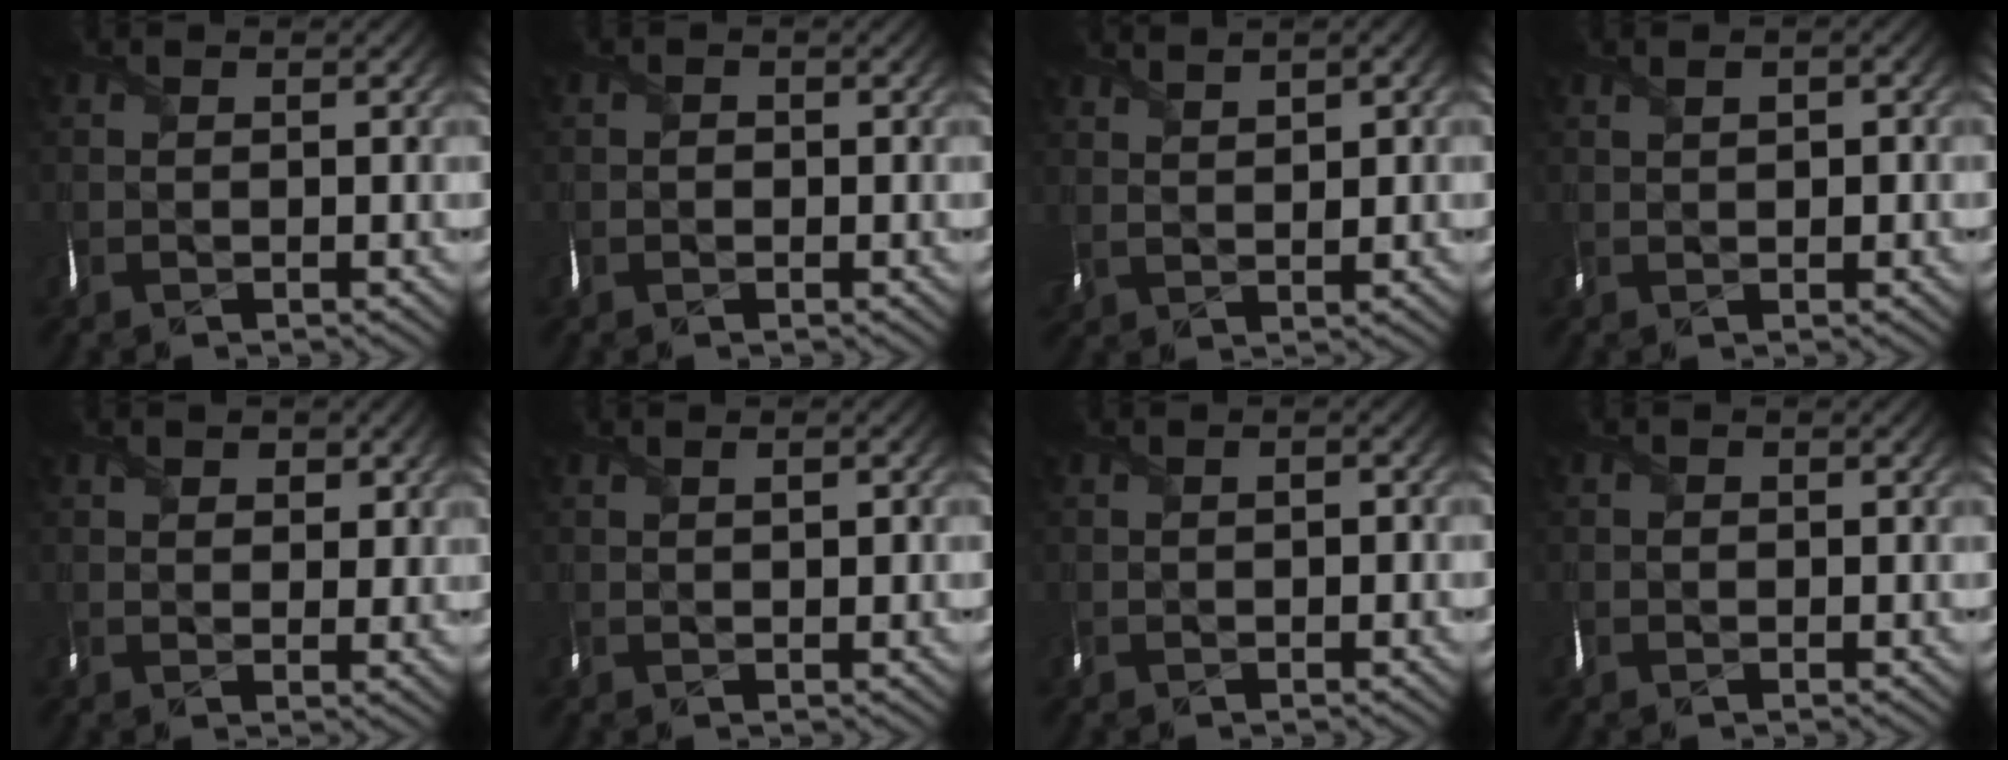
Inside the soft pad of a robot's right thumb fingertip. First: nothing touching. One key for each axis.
{"total": 0.8, "fx": -0.3, "fy": 0.7, "fz": 0.2, "tx": -0.002, "ty": -0.003, "tz": -0.007}
{"total": 4.0, "fx": 2.3, "fy": 1.8, "fz": 2.7, "tx": -0.057, "ty": 0.002, "tz": 0.049}
{"total": 1.9, "fx": 0.5, "fy": 1.0, "fz": 1.5, "tx": -0.027, "ty": 0.004, "tz": 0.011}
{"total": 2.6, "fx": 1.4, "fy": 1.8, "fz": 1.1, "tx": -0.023, "ty": -0.006, "tz": 0.026}
{"total": 1.5, "fx": 0.5, "fy": 0.5, "fz": 1.4, "tx": -0.026, "ty": 0.005, "tz": 0.010}
{"total": 1.4, "fx": -0.1, "fy": 0.8, "fz": 1.1, "tx": -0.020, "ty": 0.002, "tz": -0.001}
{"total": 0.5, "fx": 0.0, "fy": 0.5, "fz": 0.2, "tx": -0.002, "ty": -0.003, "tz": -0.002}